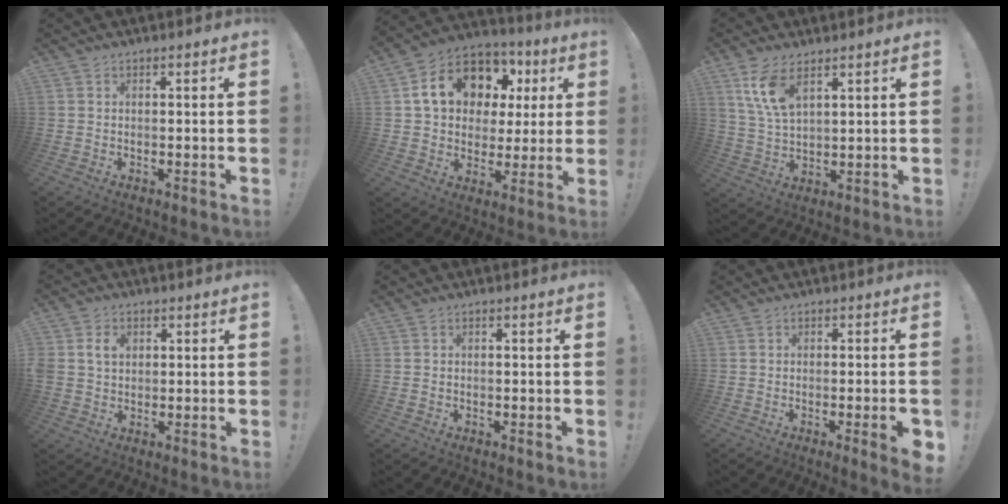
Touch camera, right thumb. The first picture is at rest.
{"total": 17.0, "force": [6.6, 12.3, 9.7], "torque": [-0.153, -0.023, 0.134]}
{"total": 9.4, "force": [5.5, 4.0, 6.4], "torque": [-0.131, -0.024, 0.099]}
{"total": 5.3, "force": [1.4, 4.4, 2.7], "torque": [-0.050, 0.008, 0.026]}
{"total": 0.6, "force": [-0.3, 0.5, 0.2], "torque": [-0.002, 0.001, -0.006]}
{"total": 5.4, "force": [-1.6, 0.1, 5.1], "torque": [-0.076, -0.003, -0.021]}